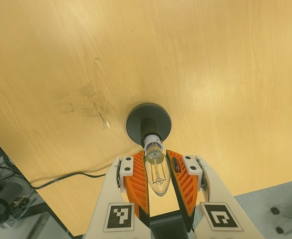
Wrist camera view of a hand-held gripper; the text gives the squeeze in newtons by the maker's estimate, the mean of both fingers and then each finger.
{"total": 12.8, "left": 12.4, "right": 13.3}